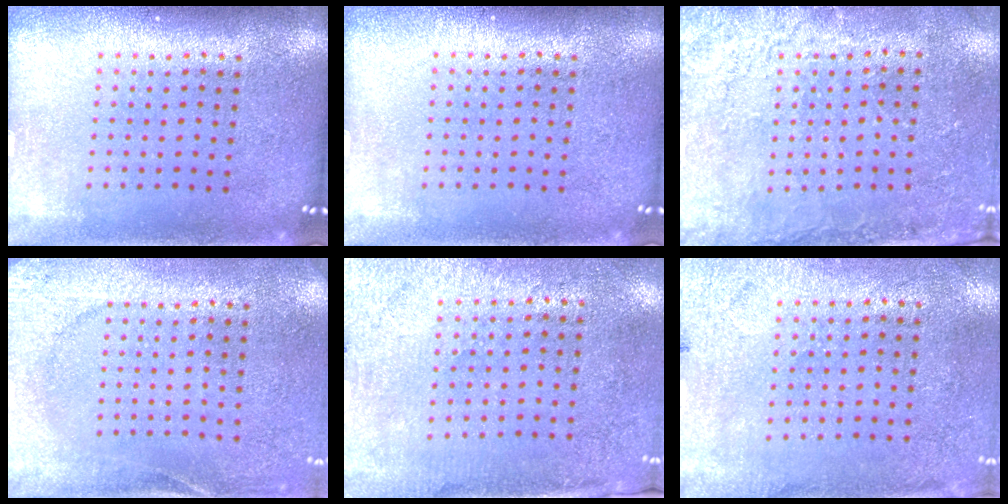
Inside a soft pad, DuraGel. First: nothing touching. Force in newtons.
{"total": 0.0}
{"total": 2.6, "press": 2.4, "slide": 1.1}
{"total": 2.7, "press": 2.3, "slide": 1.3}
{"total": 2.6, "press": 2.2, "slide": 1.4}
{"total": 2.6, "press": 2.1, "slide": 1.5}